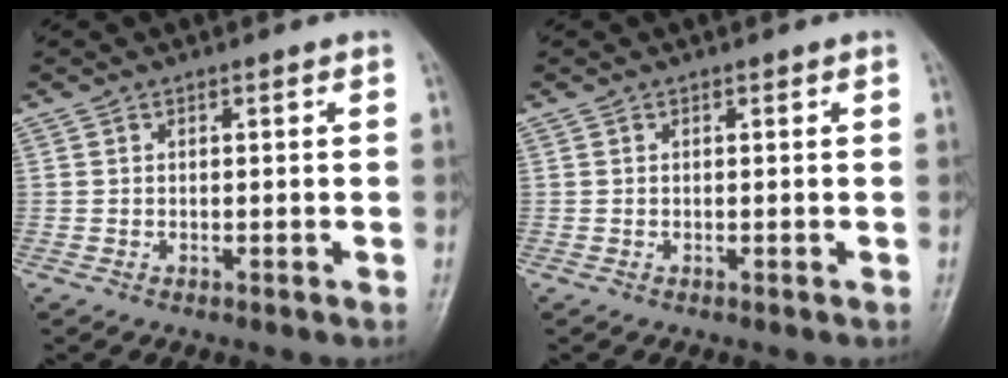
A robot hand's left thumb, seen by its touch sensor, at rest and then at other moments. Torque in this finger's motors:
{"motor_torque": [-0.01, 0.01, 0.00, 0.00, 0.00]}